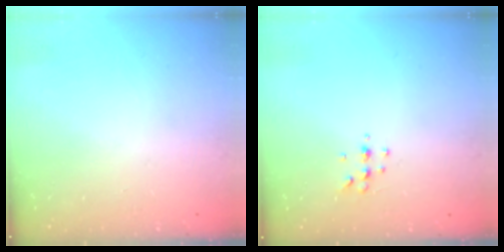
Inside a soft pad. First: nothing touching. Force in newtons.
{"total": 5.1, "press": 4.9, "slide": 1.4}